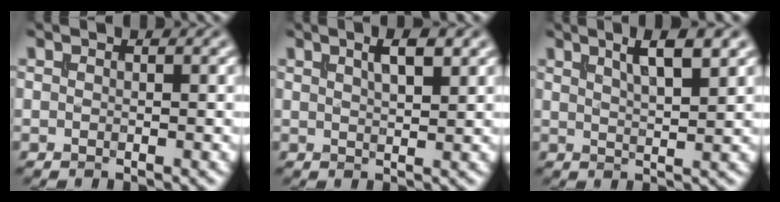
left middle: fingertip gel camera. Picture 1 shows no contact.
{"total": 2.9, "force": [1.5, 0.8, 2.3], "torque": [-0.032, 0.005, 0.025]}
{"total": 4.4, "force": [2.4, 1.0, 3.5], "torque": [-0.047, 0.008, 0.037]}